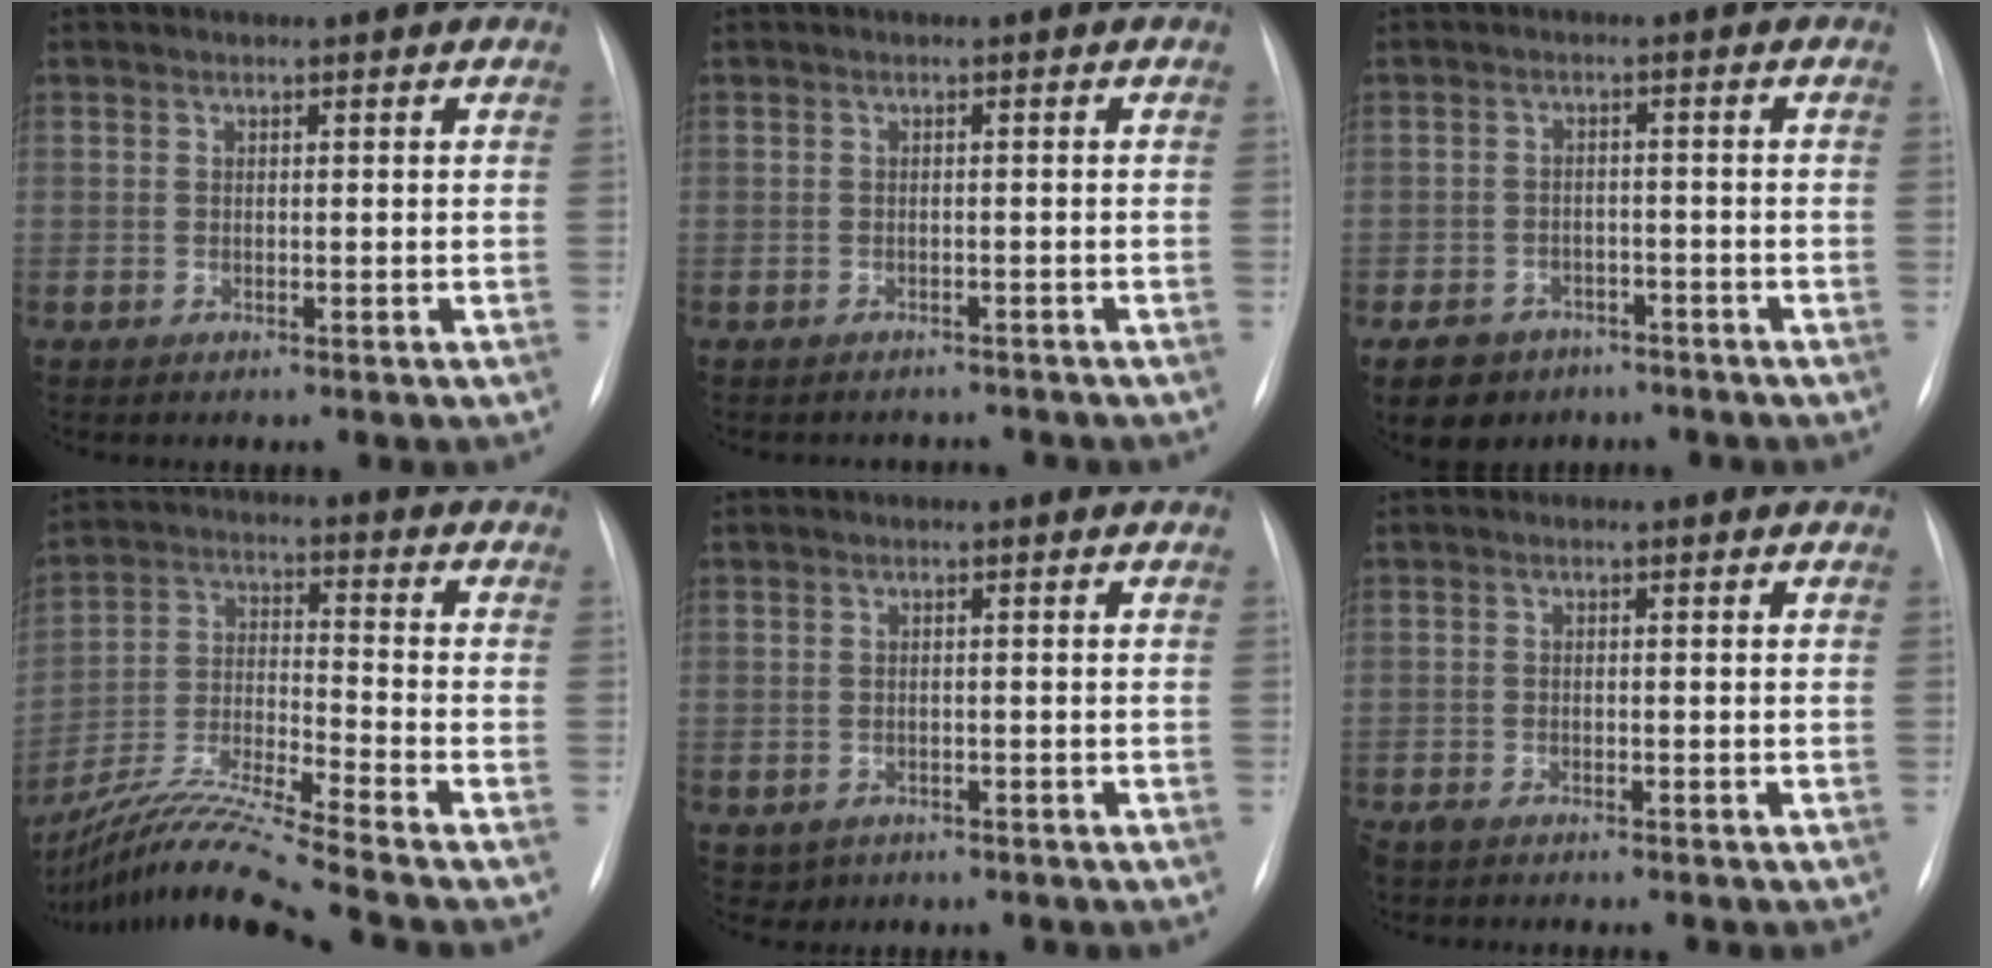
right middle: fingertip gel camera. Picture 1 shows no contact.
{"total": 3.6, "force": [-3.4, 1.2, 0.0], "torque": [0.005, 0.002, -0.040]}
{"total": 7.3, "force": [-4.9, 5.0, 2.0], "torque": [-0.043, 0.006, -0.070]}
{"total": 15.3, "force": [-13.2, -2.4, 7.3], "torque": [-0.146, -0.016, -0.240]}
{"total": 2.1, "force": [-1.2, 1.7, 0.3], "torque": [-0.006, 0.004, -0.012]}
{"total": 2.9, "force": [-2.5, 0.8, 1.1], "torque": [-0.019, -0.007, -0.039]}